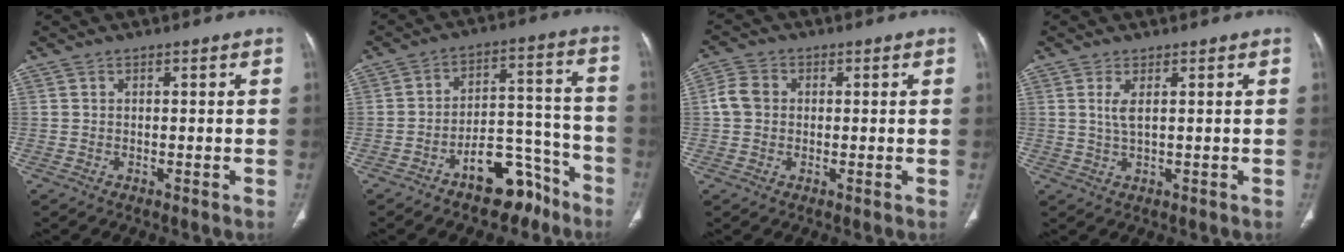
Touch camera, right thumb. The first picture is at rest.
{"total": 11.2, "force": [-7.8, 5.5, 5.9], "torque": [-0.051, 0.092, -0.120]}
{"total": 4.4, "force": [0.2, 3.8, 2.3], "torque": [-0.042, 0.011, -0.002]}
{"total": 2.7, "force": [0.8, 0.7, 2.4], "torque": [-0.060, -0.007, 0.023]}